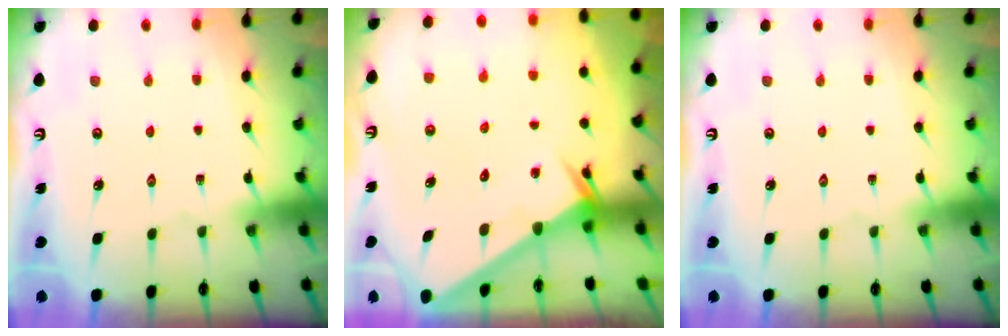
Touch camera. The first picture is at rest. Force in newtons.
{"total": 2.6, "press": 2.6, "slide": 0.0}
{"total": 0.0}